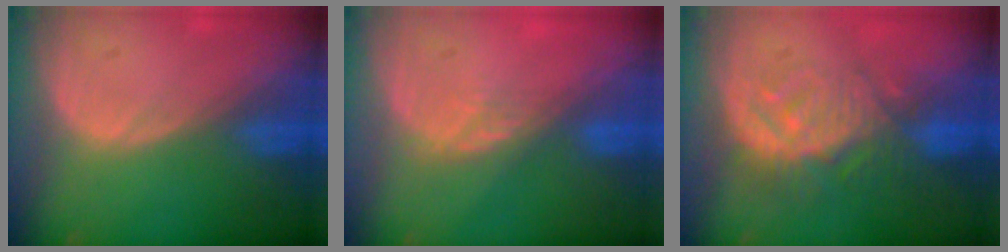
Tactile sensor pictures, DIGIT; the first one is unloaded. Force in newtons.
{"total": 2.5, "press": 2.1, "slide": 1.4}
{"total": 9.2, "press": 8.3, "slide": 4.0}